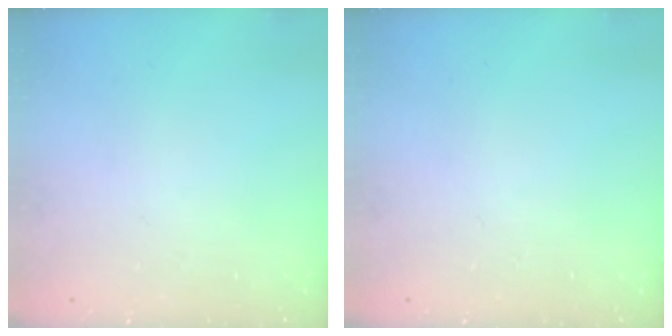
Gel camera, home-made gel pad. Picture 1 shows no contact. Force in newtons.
{"total": 0.0}